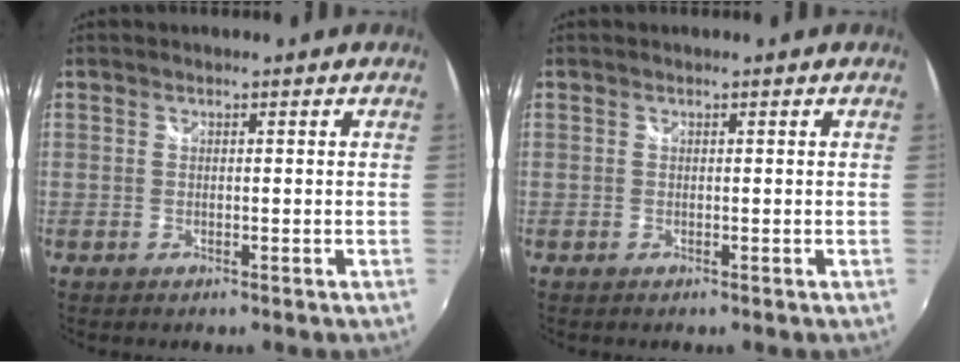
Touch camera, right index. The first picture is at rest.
{"total": 0.0}